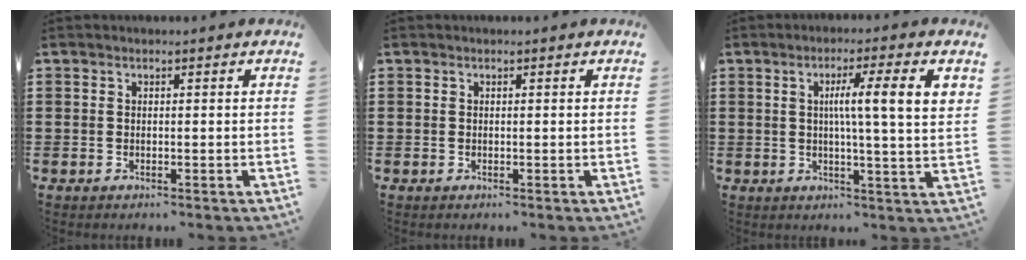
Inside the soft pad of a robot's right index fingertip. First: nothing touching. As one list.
[{"total": 0.0}, {"total": 8.3, "force": [1.9, 0.6, 8.1], "torque": [-0.139, -0.006, 0.022]}]